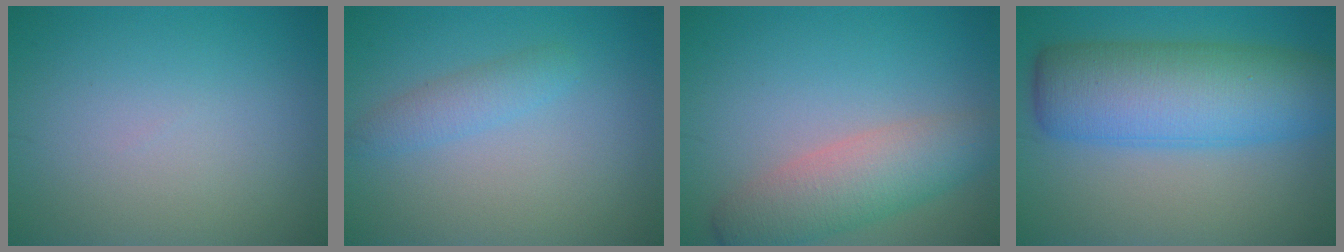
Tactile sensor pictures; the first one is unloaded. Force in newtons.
{"total": 2.0, "press": 2.0, "slide": 0.1}
{"total": 5.2, "press": 5.2, "slide": 0.2}
{"total": 10.1, "press": 10.1, "slide": 0.2}